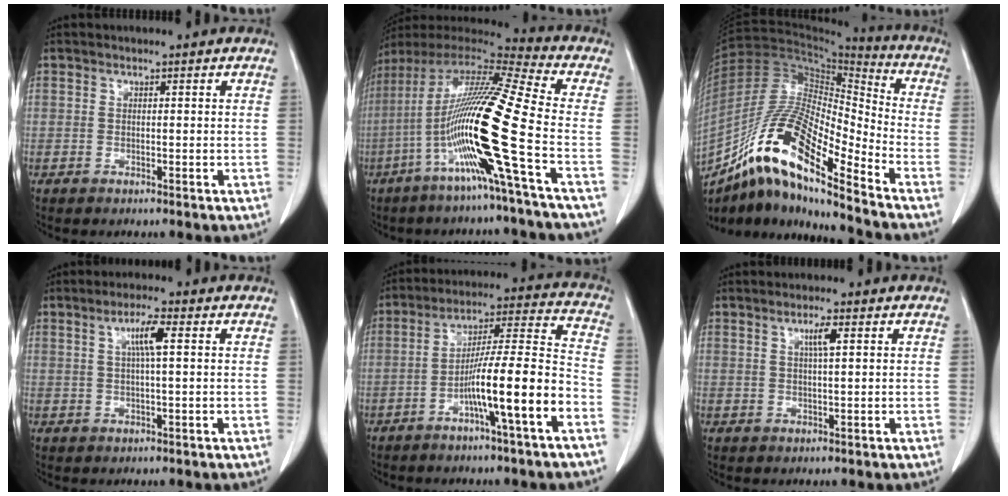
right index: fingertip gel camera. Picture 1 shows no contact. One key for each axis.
{"total": 20.0, "fx": -6.0, "fy": -1.6, "fz": 19.0, "tx": -0.378, "ty": -0.015, "tz": -0.128}
{"total": 20.1, "fx": -13.0, "fy": 2.9, "fz": 15.1, "tx": -0.305, "ty": -0.005, "tz": -0.235}
{"total": 4.2, "fx": 1.3, "fy": 0.3, "fz": 4.0, "tx": -0.075, "ty": 0.005, "tz": 0.023}
{"total": 13.5, "fx": -5.6, "fy": -0.4, "fz": 12.3, "tx": -0.207, "ty": 0.015, "tz": -0.092}
{"total": 2.4, "fx": 1.0, "fy": 0.1, "fz": 2.2, "tx": -0.043, "ty": 0.001, "tz": 0.017}